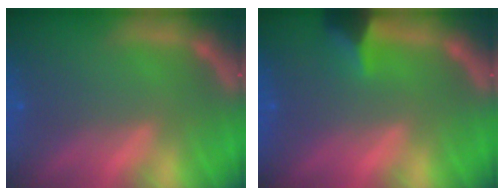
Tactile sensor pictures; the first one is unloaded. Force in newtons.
{"total": 2.9}